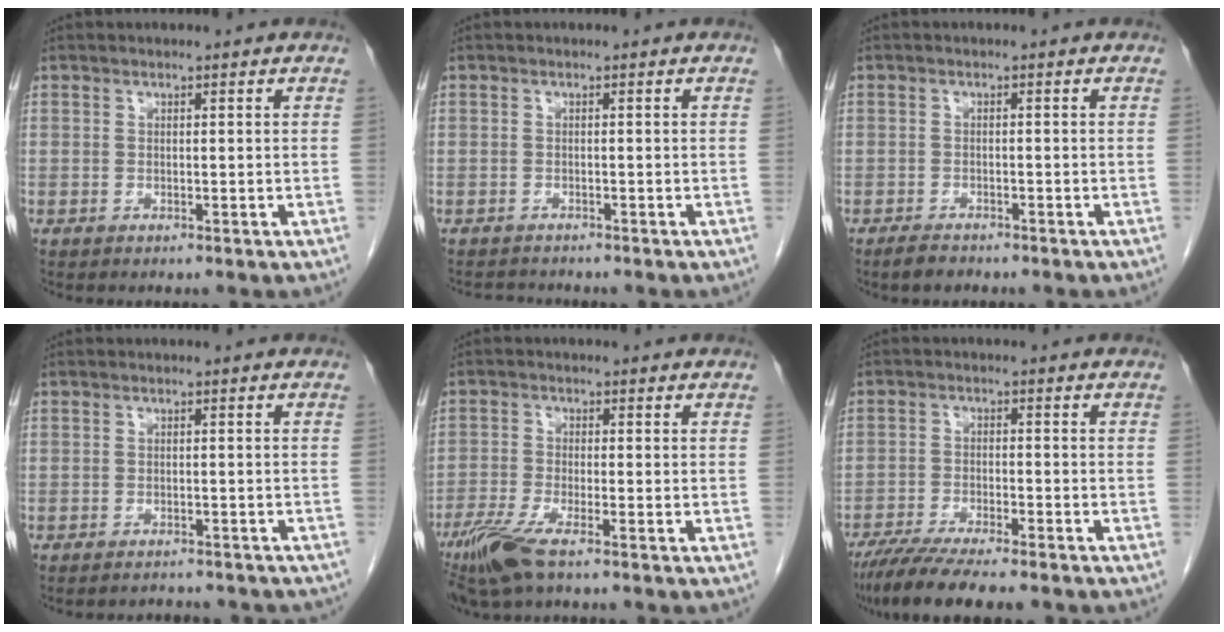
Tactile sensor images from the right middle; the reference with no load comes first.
{"total": 1.8, "force": [-1.7, 0.5, -0.2], "torque": [0.002, -0.007, -0.029]}
{"total": 2.1, "force": [-1.8, 0.7, 0.9], "torque": [-0.026, -0.003, -0.026]}
{"total": 7.8, "force": [-7.1, 2.6, 2.0], "torque": [-0.022, 0.002, -0.070]}
{"total": 6.4, "force": [-4.4, 0.7, 4.6], "torque": [-0.100, -0.018, -0.087]}
{"total": 10.3, "force": [-8.5, 1.2, 5.8], "torque": [-0.093, -0.022, -0.134]}